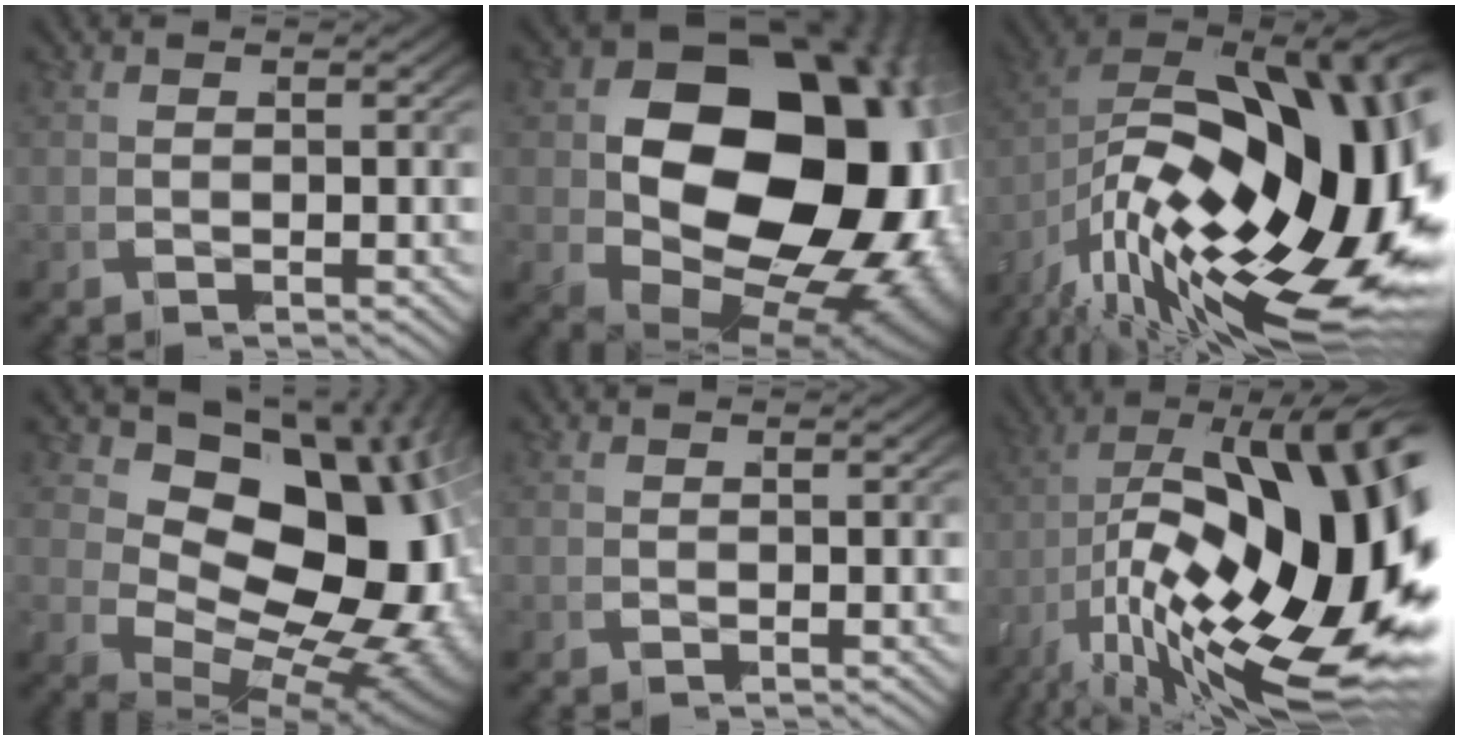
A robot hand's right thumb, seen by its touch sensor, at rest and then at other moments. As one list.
[{"total": 26.6, "force": [1.1, 18.3, 19.3], "torque": [-0.310, -0.087, 0.055]}, {"total": 22.8, "force": [-2.7, 13.7, 18.0], "torque": [-0.276, -0.078, -0.004]}, {"total": 17.3, "force": [1.0, 11.7, 12.7], "torque": [-0.196, -0.064, 0.045]}, {"total": 0.0}, {"total": 21.4, "force": [-0.2, 12.0, 17.7], "torque": [-0.275, -0.057, 0.034]}]